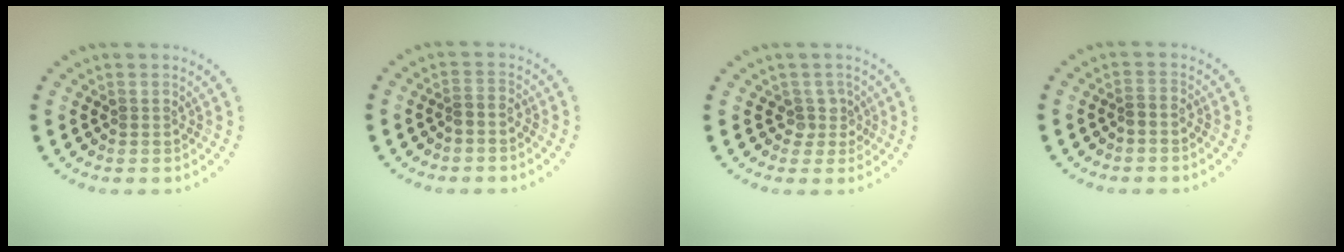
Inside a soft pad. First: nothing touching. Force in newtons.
{"total": 1.0, "press": 0.6, "slide": 0.8}
{"total": 1.8, "press": 1.3, "slide": 1.3}
{"total": 0.6, "press": 0.4, "slide": 0.5}